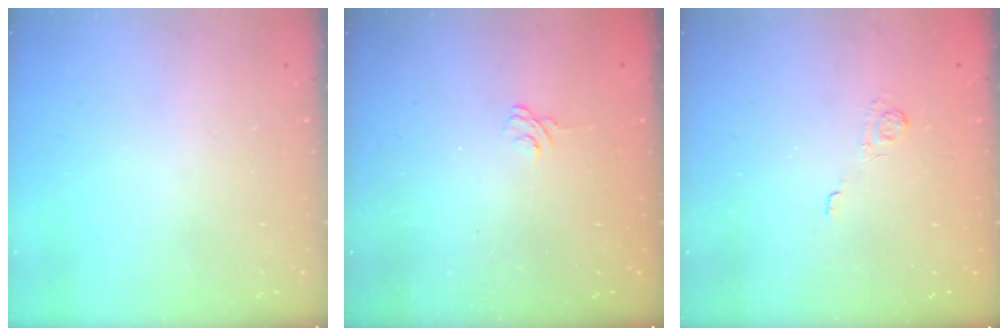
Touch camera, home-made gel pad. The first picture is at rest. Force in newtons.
{"total": 2.5, "press": 2.1, "slide": 1.3}
{"total": 1.9, "press": 1.3, "slide": 1.3}